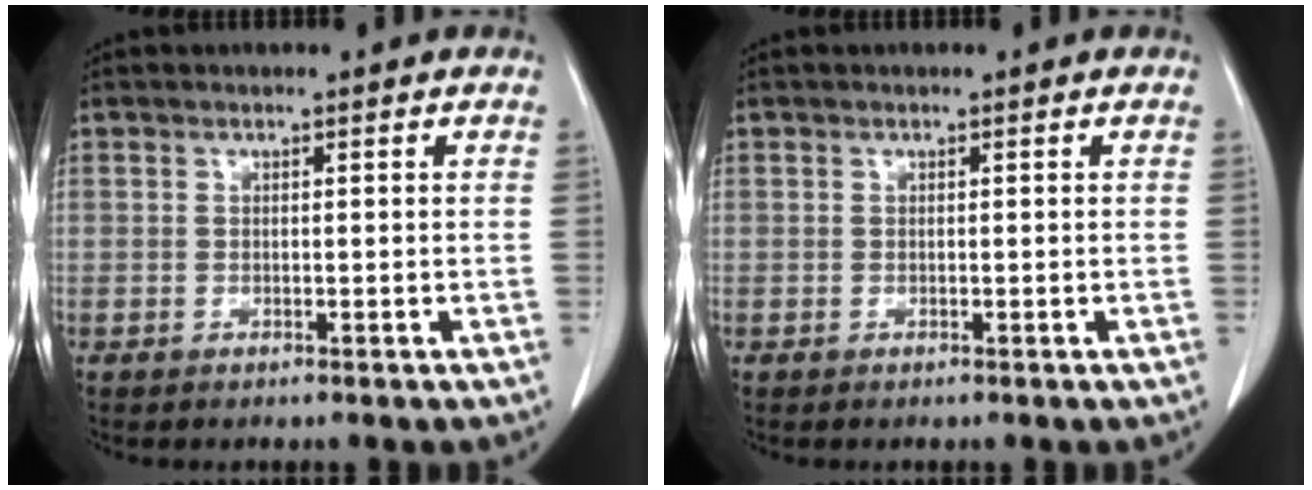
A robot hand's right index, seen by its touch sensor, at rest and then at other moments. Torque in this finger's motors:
{"motor_torque": [0.00, 0.00, -0.02, 0.00]}